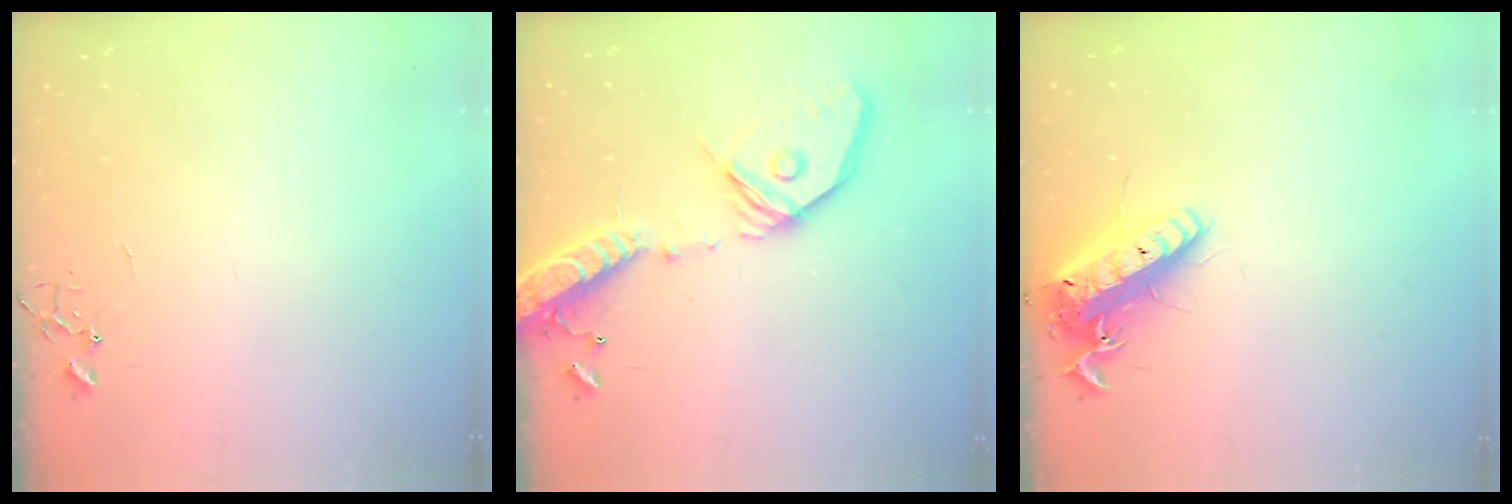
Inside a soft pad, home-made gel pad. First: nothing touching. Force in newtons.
{"total": 21.3, "press": 20.9, "slide": 4.1}
{"total": 16.1, "press": 15.8, "slide": 3.2}